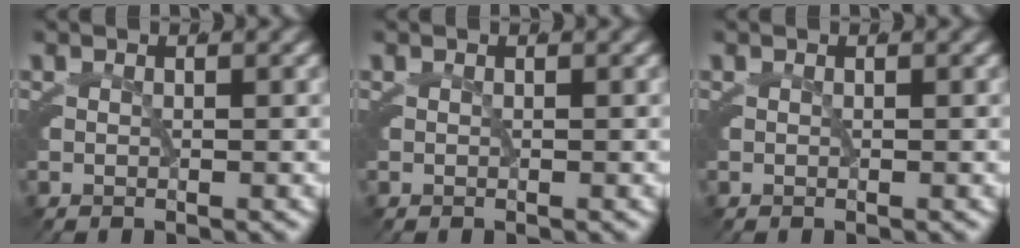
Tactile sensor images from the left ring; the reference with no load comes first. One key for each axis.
{"total": 0.0}
{"total": 0.0}